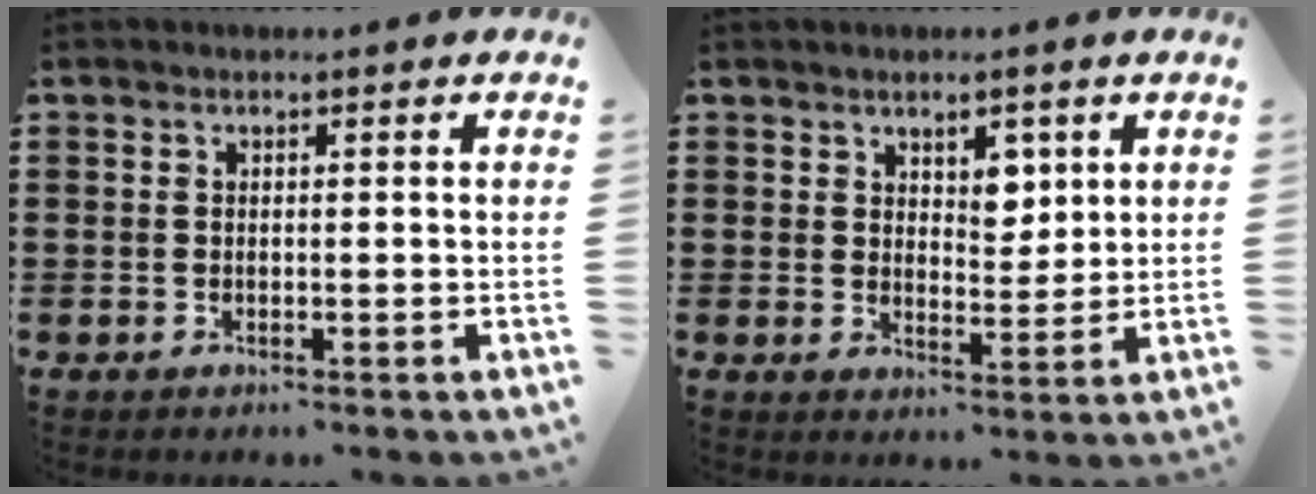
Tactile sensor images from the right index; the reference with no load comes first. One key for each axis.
{"total": 4.3, "fx": 2.6, "fy": 2.6, "fz": 2.3, "tx": -0.029, "ty": 0.000, "tz": 0.041}